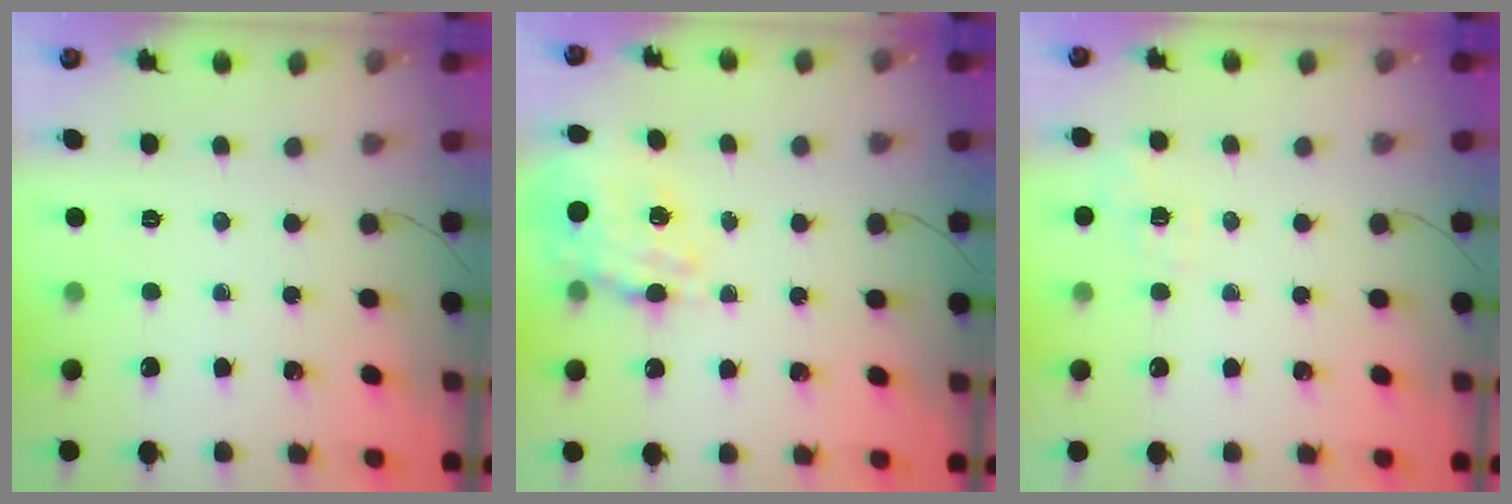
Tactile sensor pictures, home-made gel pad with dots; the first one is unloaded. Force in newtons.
{"total": 12.8, "press": 12.2, "slide": 3.8}
{"total": 2.5, "press": 1.8, "slide": 1.7}